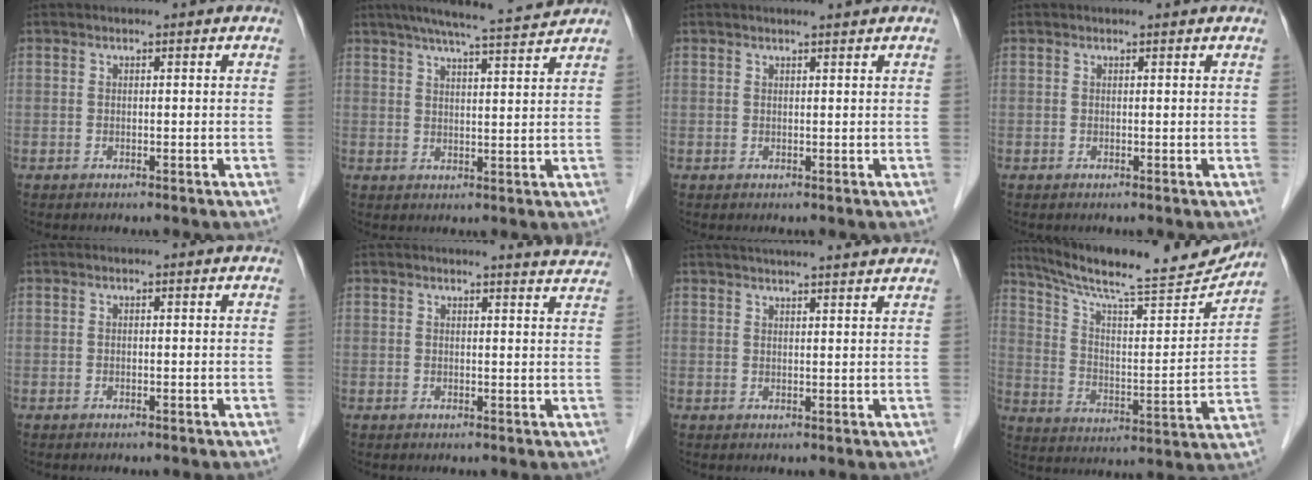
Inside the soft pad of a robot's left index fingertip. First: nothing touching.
{"total": 10.3, "force": [9.3, -0.7, 4.5], "torque": [-0.074, 0.012, 0.128]}
{"total": 2.0, "force": [1.9, -0.5, 0.6], "torque": [-0.011, 0.003, 0.027]}
{"total": 1.2, "force": [1.2, 0.0, 0.3], "torque": [-0.012, 0.006, 0.013]}
{"total": 0.0}
{"total": 6.0, "force": [5.9, -0.5, 1.0], "torque": [-0.015, -0.023, 0.048]}
{"total": 17.8, "force": [16.6, 0.4, 6.6], "torque": [-0.104, 0.009, 0.213]}
{"total": 21.1, "force": [19.1, 1.9, 8.6], "torque": [-0.143, -0.022, 0.285]}